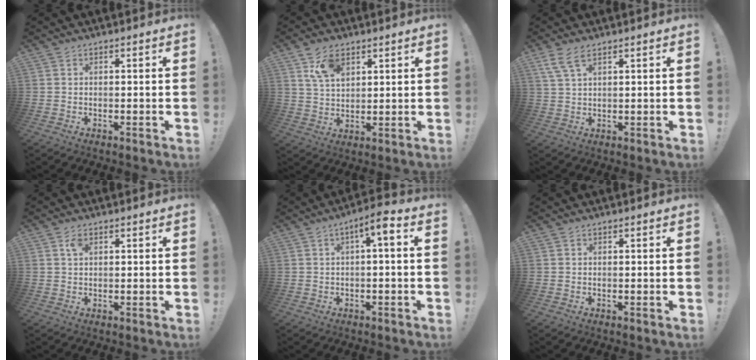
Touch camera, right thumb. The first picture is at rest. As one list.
[{"total": 8.8, "force": [5.1, 5.0, 5.1], "torque": [-0.097, -0.011, 0.100]}, {"total": 5.9, "force": [3.7, 2.2, 4.1], "torque": [-0.083, -0.005, 0.071]}, {"total": 2.1, "force": [1.1, 1.2, 1.4], "torque": [-0.023, -0.002, 0.019]}, {"total": 5.2, "force": [0.2, 1.0, 5.1], "torque": [-0.086, 0.003, 0.001]}, {"total": 0.0}]